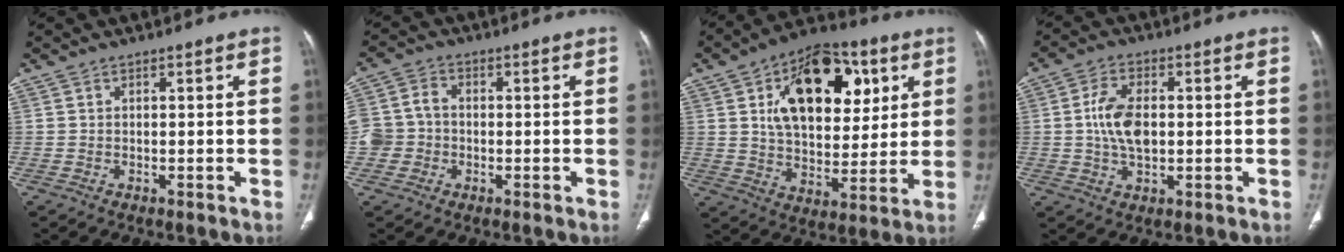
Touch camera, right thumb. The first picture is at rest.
{"total": 6.7, "force": [-1.1, 6.0, 2.7], "torque": [-0.043, 0.022, -0.027]}
{"total": 21.6, "force": [7.3, 12.9, 15.7], "torque": [-0.193, -0.013, 0.113]}
{"total": 8.0, "force": [0.2, 4.6, 6.5], "torque": [-0.121, 0.004, 0.003]}